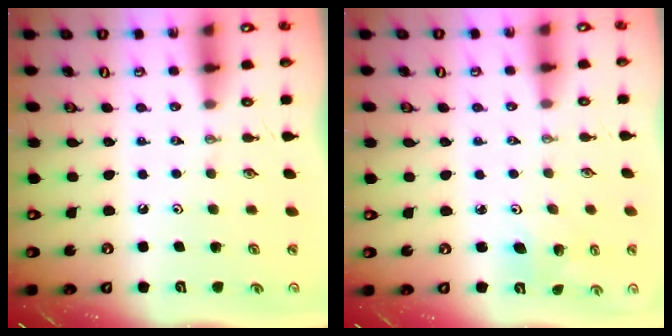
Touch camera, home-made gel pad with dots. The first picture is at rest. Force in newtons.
{"total": 3.7, "press": 3.4, "slide": 1.5}